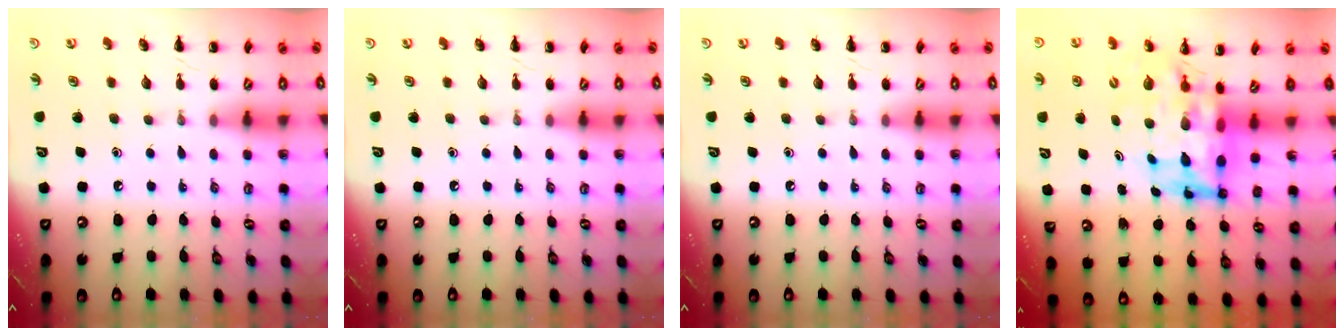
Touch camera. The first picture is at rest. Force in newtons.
{"total": 0.0}
{"total": 0.0}
{"total": 8.3, "press": 7.9, "slide": 2.6}